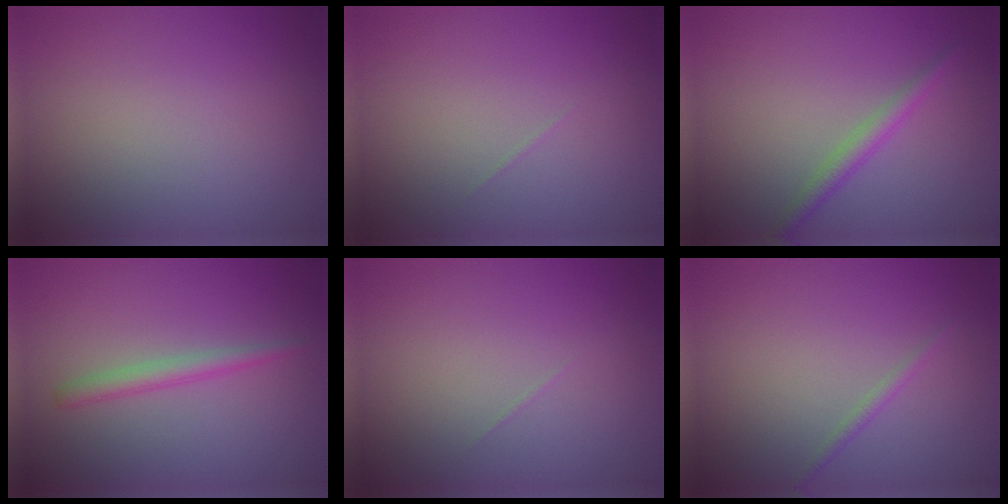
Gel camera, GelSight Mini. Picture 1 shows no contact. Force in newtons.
{"total": 0.0}
{"total": 2.0, "press": 2.0, "slide": 0.1}
{"total": 1.7, "press": 1.7, "slide": 0.0}
{"total": 0.0}
{"total": 0.8, "press": 0.8, "slide": 0.1}